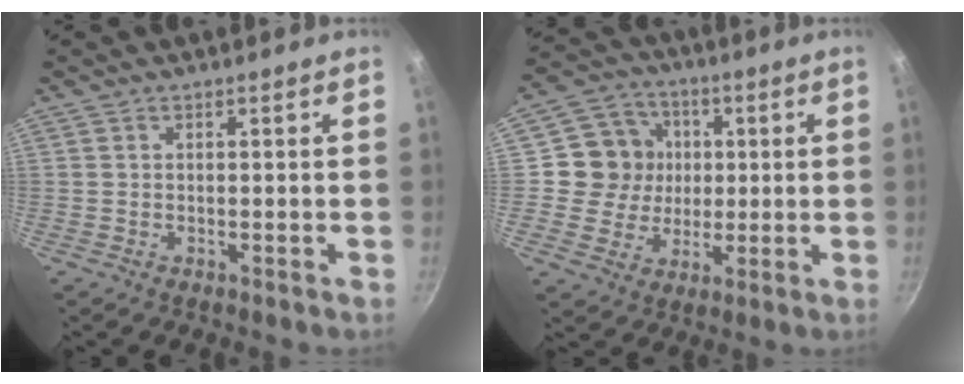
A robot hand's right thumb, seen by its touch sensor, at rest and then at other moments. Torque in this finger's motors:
{"motor_torque": [0.04, 1.62, 0.44, -0.34, 0.00]}